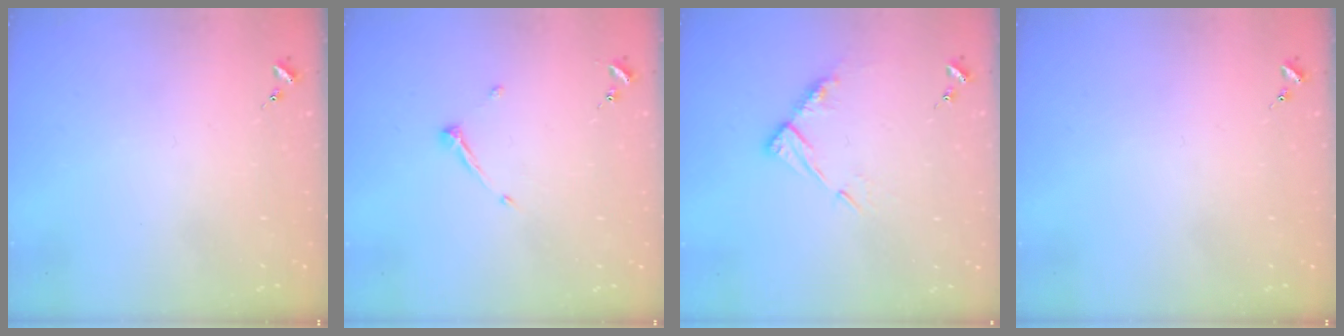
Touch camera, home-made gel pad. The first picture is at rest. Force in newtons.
{"total": 5.8, "press": 5.8, "slide": 0.7}
{"total": 9.0, "press": 9.0, "slide": 0.8}
{"total": 0.0}